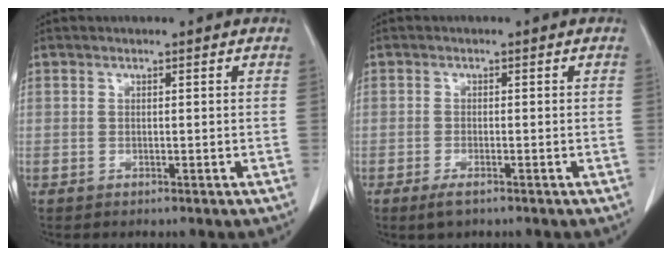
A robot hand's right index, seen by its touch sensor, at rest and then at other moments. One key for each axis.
{"total": 2.2, "fx": -1.4, "fy": 0.6, "fz": 1.6, "tx": -0.032, "ty": -0.005, "tz": -0.020}